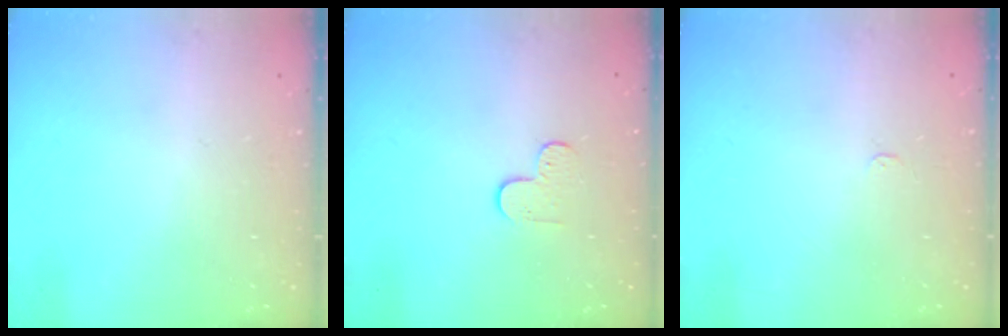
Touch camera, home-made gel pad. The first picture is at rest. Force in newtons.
{"total": 5.5, "press": 5.5, "slide": 0.5}
{"total": 2.4, "press": 2.4, "slide": 0.3}